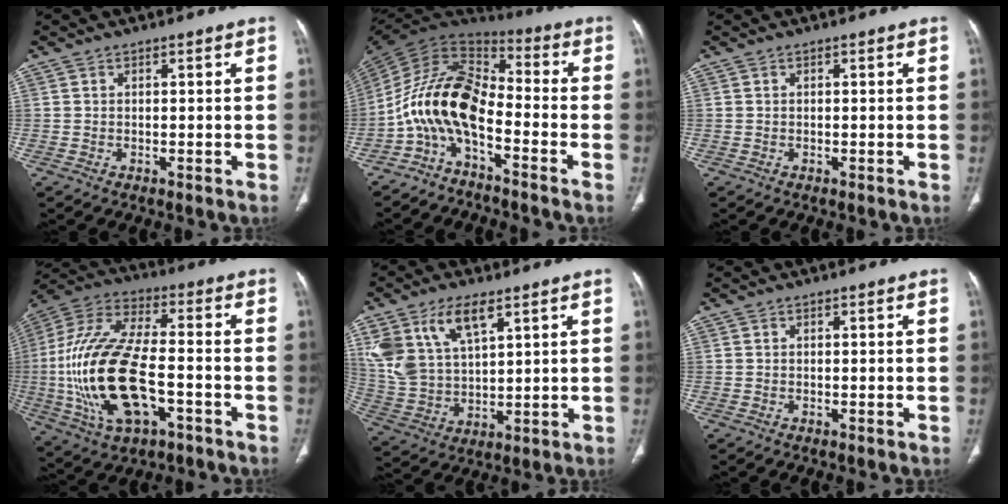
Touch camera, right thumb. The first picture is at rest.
{"total": 13.3, "force": [-5.2, 6.4, 10.5], "torque": [-0.197, 0.083, -0.111]}
{"total": 0.0}
{"total": 23.6, "force": [-4.8, 11.1, 20.3], "torque": [-0.437, 0.020, -0.077]}
{"total": 13.8, "force": [7.1, 6.9, 9.6], "torque": [-0.188, -0.016, 0.152]}
{"total": 0.0}